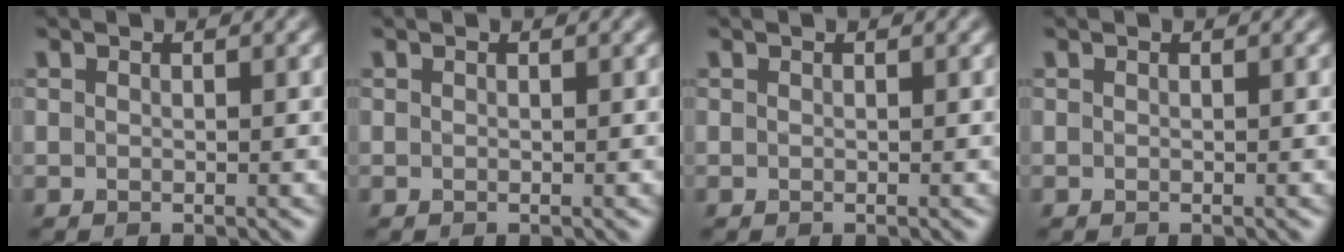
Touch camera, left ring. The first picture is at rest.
{"total": 0.0}
{"total": 0.0}
{"total": 0.0}